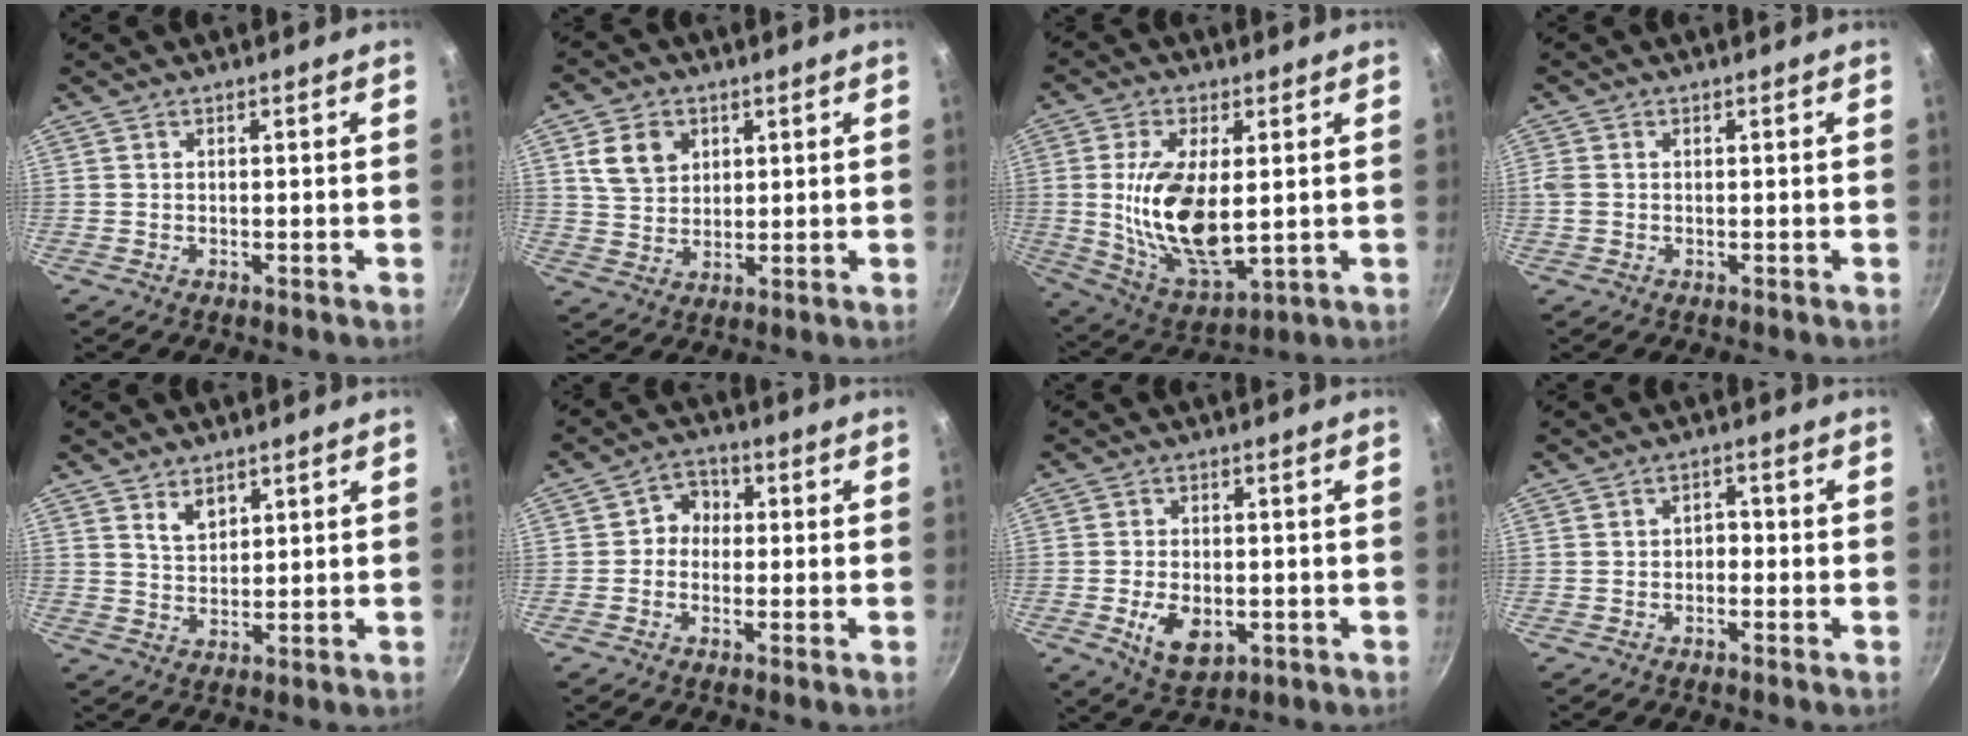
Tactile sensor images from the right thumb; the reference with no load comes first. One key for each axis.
{"total": 8.0, "fx": 3.1, "fy": 6.3, "fz": 3.9, "tx": -0.045, "ty": -0.008, "tz": 0.062}
{"total": 16.3, "fx": 0.7, "fy": 7.8, "fz": 14.2, "tx": -0.260, "ty": -0.021, "tz": 0.028}
{"total": 1.9, "fx": 0.1, "fy": 1.5, "fz": 1.1, "tx": -0.033, "ty": 0.001, "tz": 0.002}
{"total": 3.9, "fx": 2.4, "fy": 2.2, "fz": 2.0, "tx": -0.021, "ty": -0.022, "tz": 0.051}
{"total": 5.0, "fx": -0.2, "fy": 4.3, "fz": 2.6, "tx": -0.016, "ty": 0.020, "tz": -0.015}
{"total": 7.8, "fx": -2.2, "fy": 4.8, "fz": 5.8, "tx": -0.089, "ty": 0.000, "tz": -0.026}
{"total": 2.3, "fx": -0.6, "fy": 1.7, "fz": 1.4, "tx": -0.004, "ty": 0.012, "tz": -0.019}